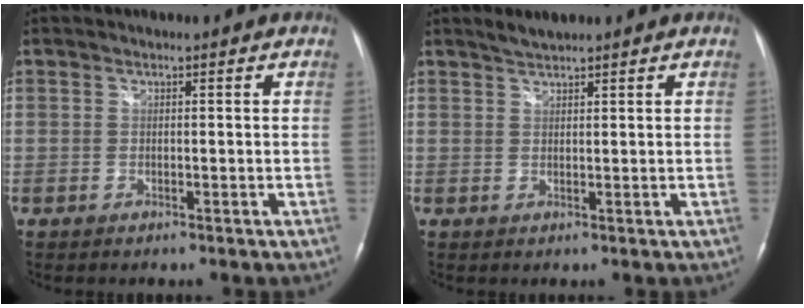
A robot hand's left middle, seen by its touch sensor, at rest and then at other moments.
{"total": 1.9, "force": [1.8, 0.0, 0.6], "torque": [-0.016, 0.003, 0.038]}